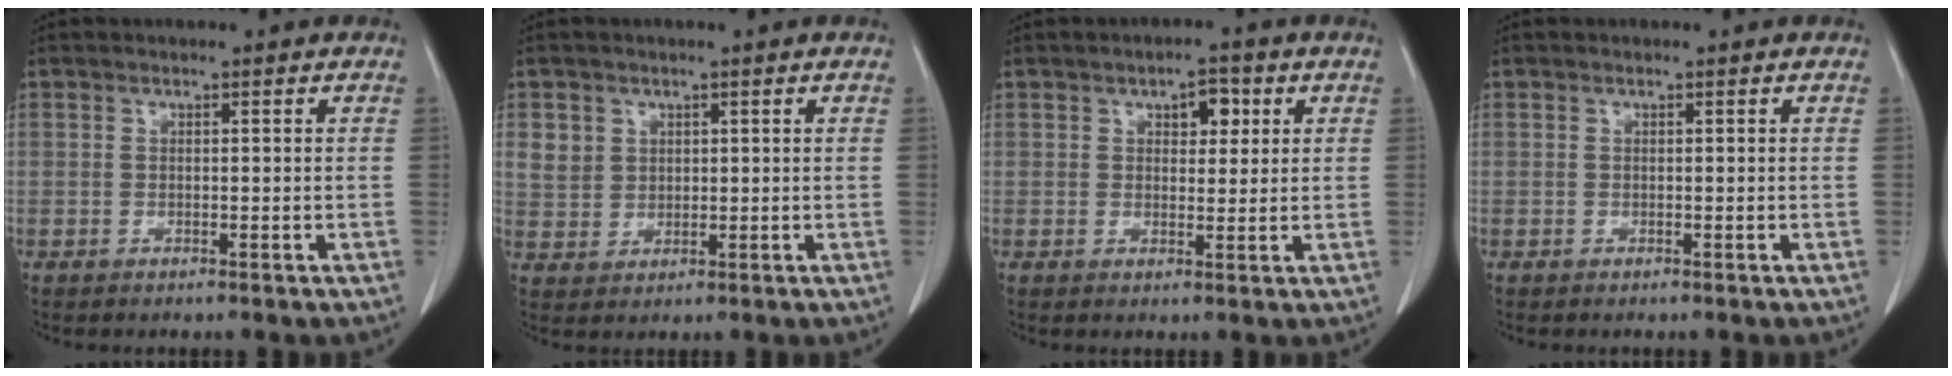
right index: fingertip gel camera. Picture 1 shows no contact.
{"total": 3.9, "force": [1.6, 3.5, 0.8], "torque": [-0.014, 0.002, 0.038]}
{"total": 3.8, "force": [1.6, 2.0, 2.8], "torque": [-0.035, 0.008, 0.022]}
{"total": 0.0}